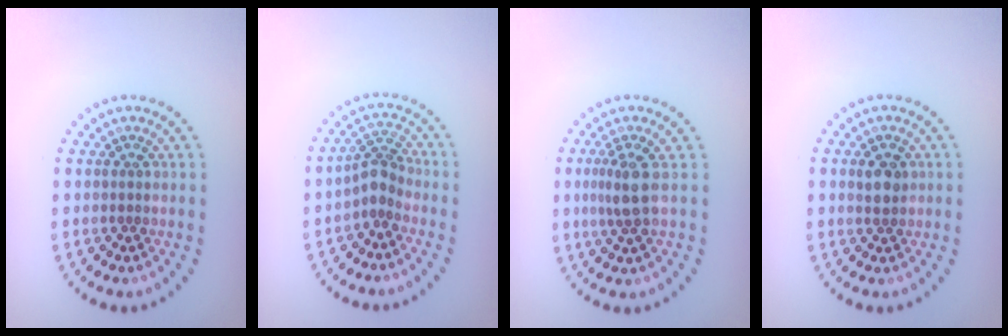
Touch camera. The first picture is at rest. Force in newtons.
{"total": 2.4, "press": 1.9, "slide": 1.5}
{"total": 2.7, "press": 2.2, "slide": 1.6}
{"total": 2.0, "press": 1.9, "slide": 0.4}